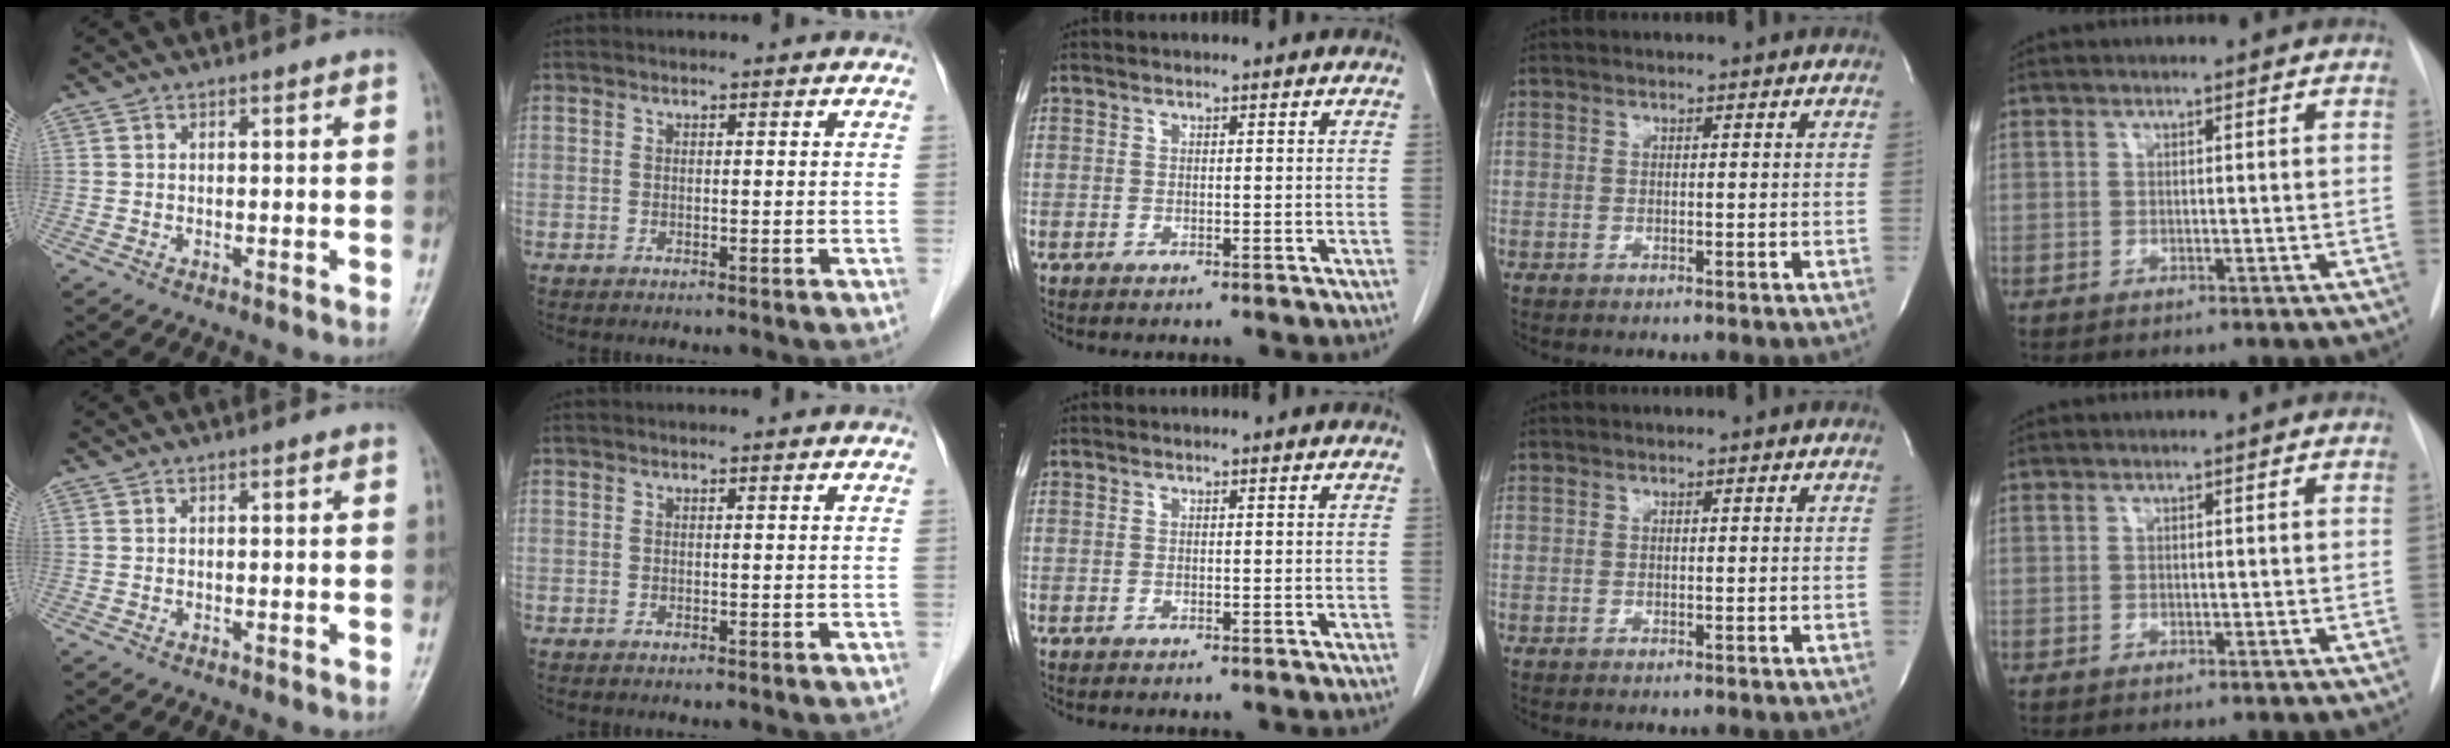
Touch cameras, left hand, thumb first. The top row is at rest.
{}